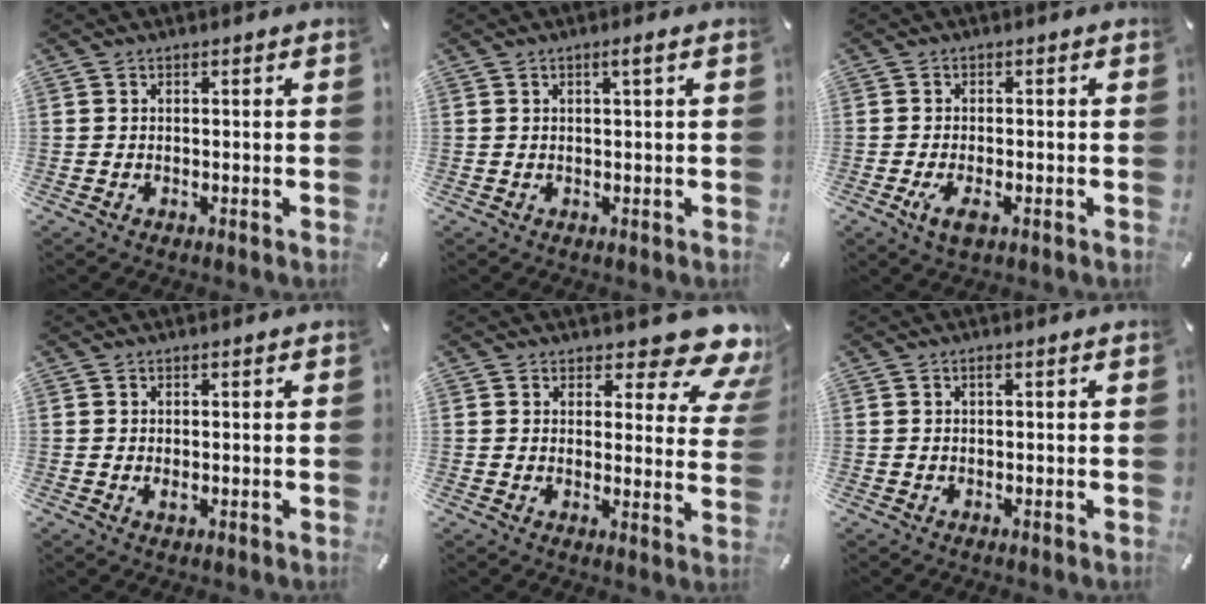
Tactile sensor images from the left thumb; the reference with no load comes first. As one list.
[{"total": 1.9, "force": [0.7, 0.1, 1.8], "torque": [-0.035, 0.001, 0.011]}, {"total": 3.5, "force": [-1.5, 1.3, 2.9], "torque": [-0.065, -0.003, -0.030]}, {"total": 0.7, "force": [0.1, 0.4, 0.6], "torque": [-0.012, 0.001, 0.001]}, {"total": 10.4, "force": [7.8, 4.1, 5.5], "torque": [-0.058, -0.071, 0.134]}, {"total": 0.7, "force": [0.2, 0.1, 0.7], "torque": [-0.013, 0.002, 0.002]}]